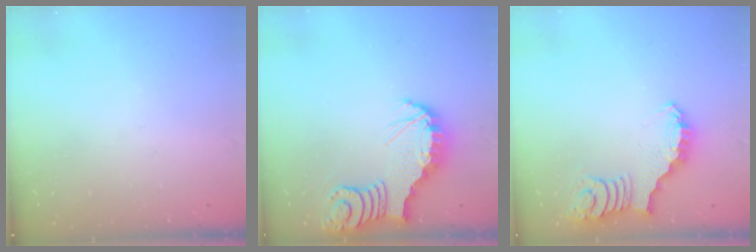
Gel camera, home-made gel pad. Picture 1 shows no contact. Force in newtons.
{"total": 3.9, "press": 3.8, "slide": 0.7}
{"total": 2.7, "press": 2.7, "slide": 0.5}